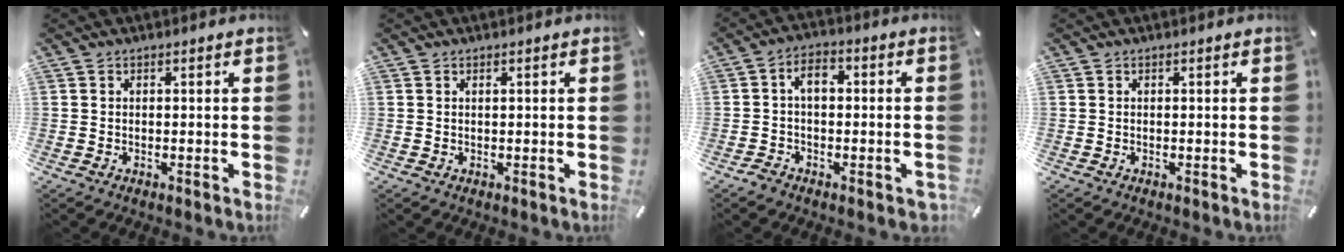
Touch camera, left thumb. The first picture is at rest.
{"total": 0.0}
{"total": 6.2, "force": [-0.2, 4.5, 4.3], "torque": [-0.065, 0.012, -0.006]}
{"total": 0.0}